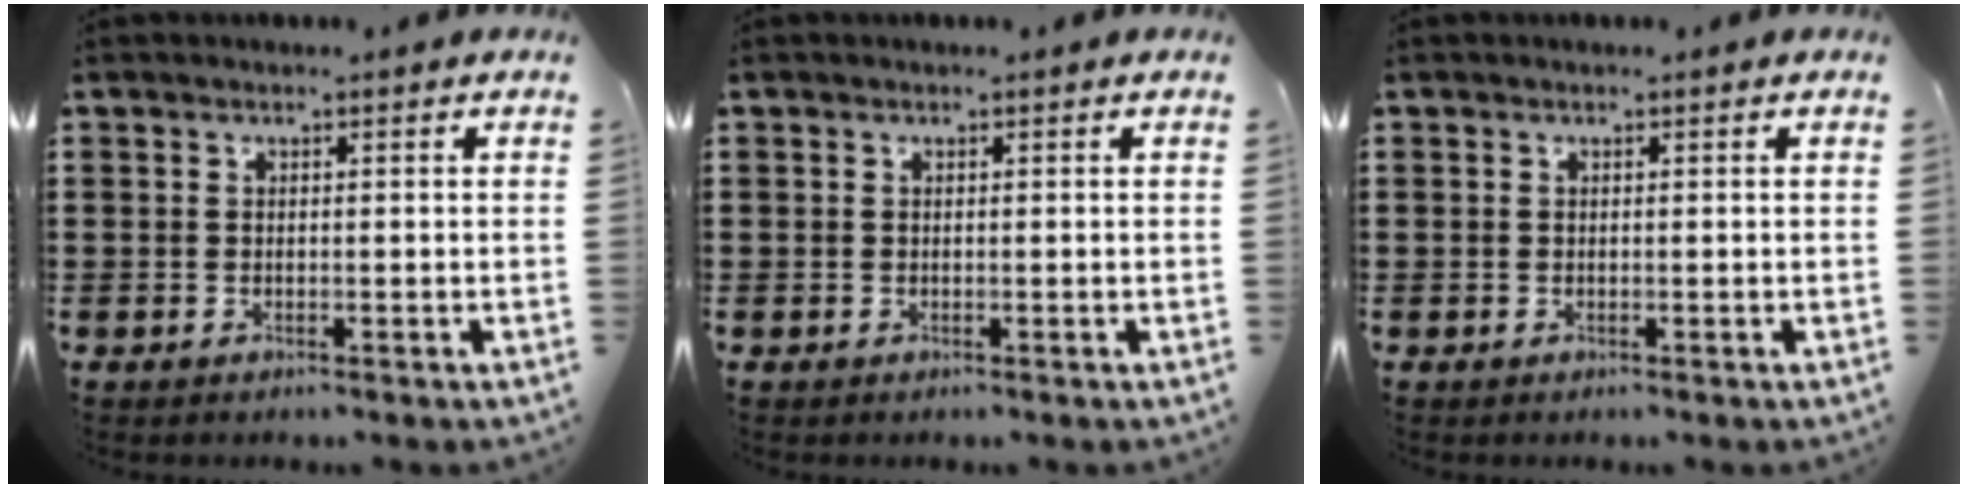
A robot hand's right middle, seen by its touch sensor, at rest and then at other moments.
{"total": 0.0}
{"total": 0.0}